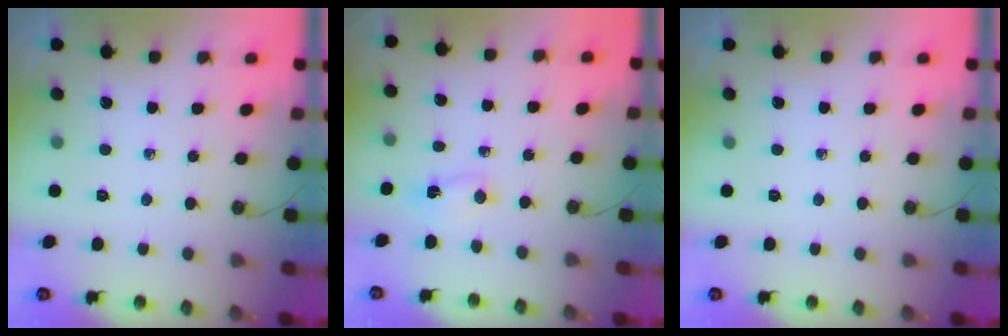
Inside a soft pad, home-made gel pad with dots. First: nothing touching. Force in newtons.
{"total": 11.3, "press": 2.7, "slide": 10.9}
{"total": 0.0}